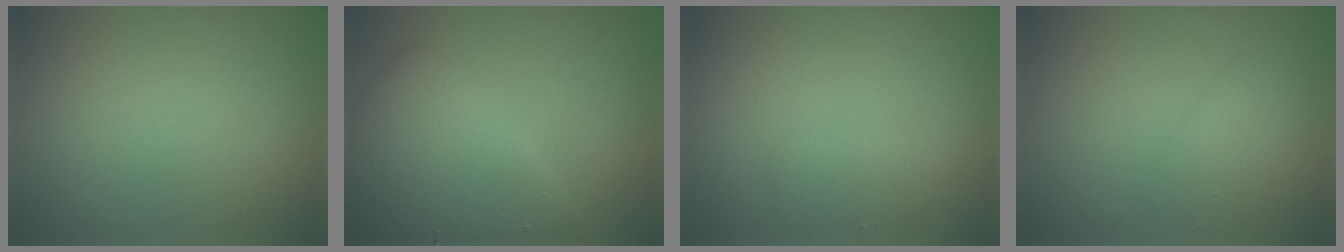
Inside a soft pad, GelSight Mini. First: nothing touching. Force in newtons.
{"total": 7.4, "press": 7.4, "slide": 0.3}
{"total": 1.6, "press": 1.6, "slide": 0.0}
{"total": 1.4, "press": 1.4, "slide": 0.2}